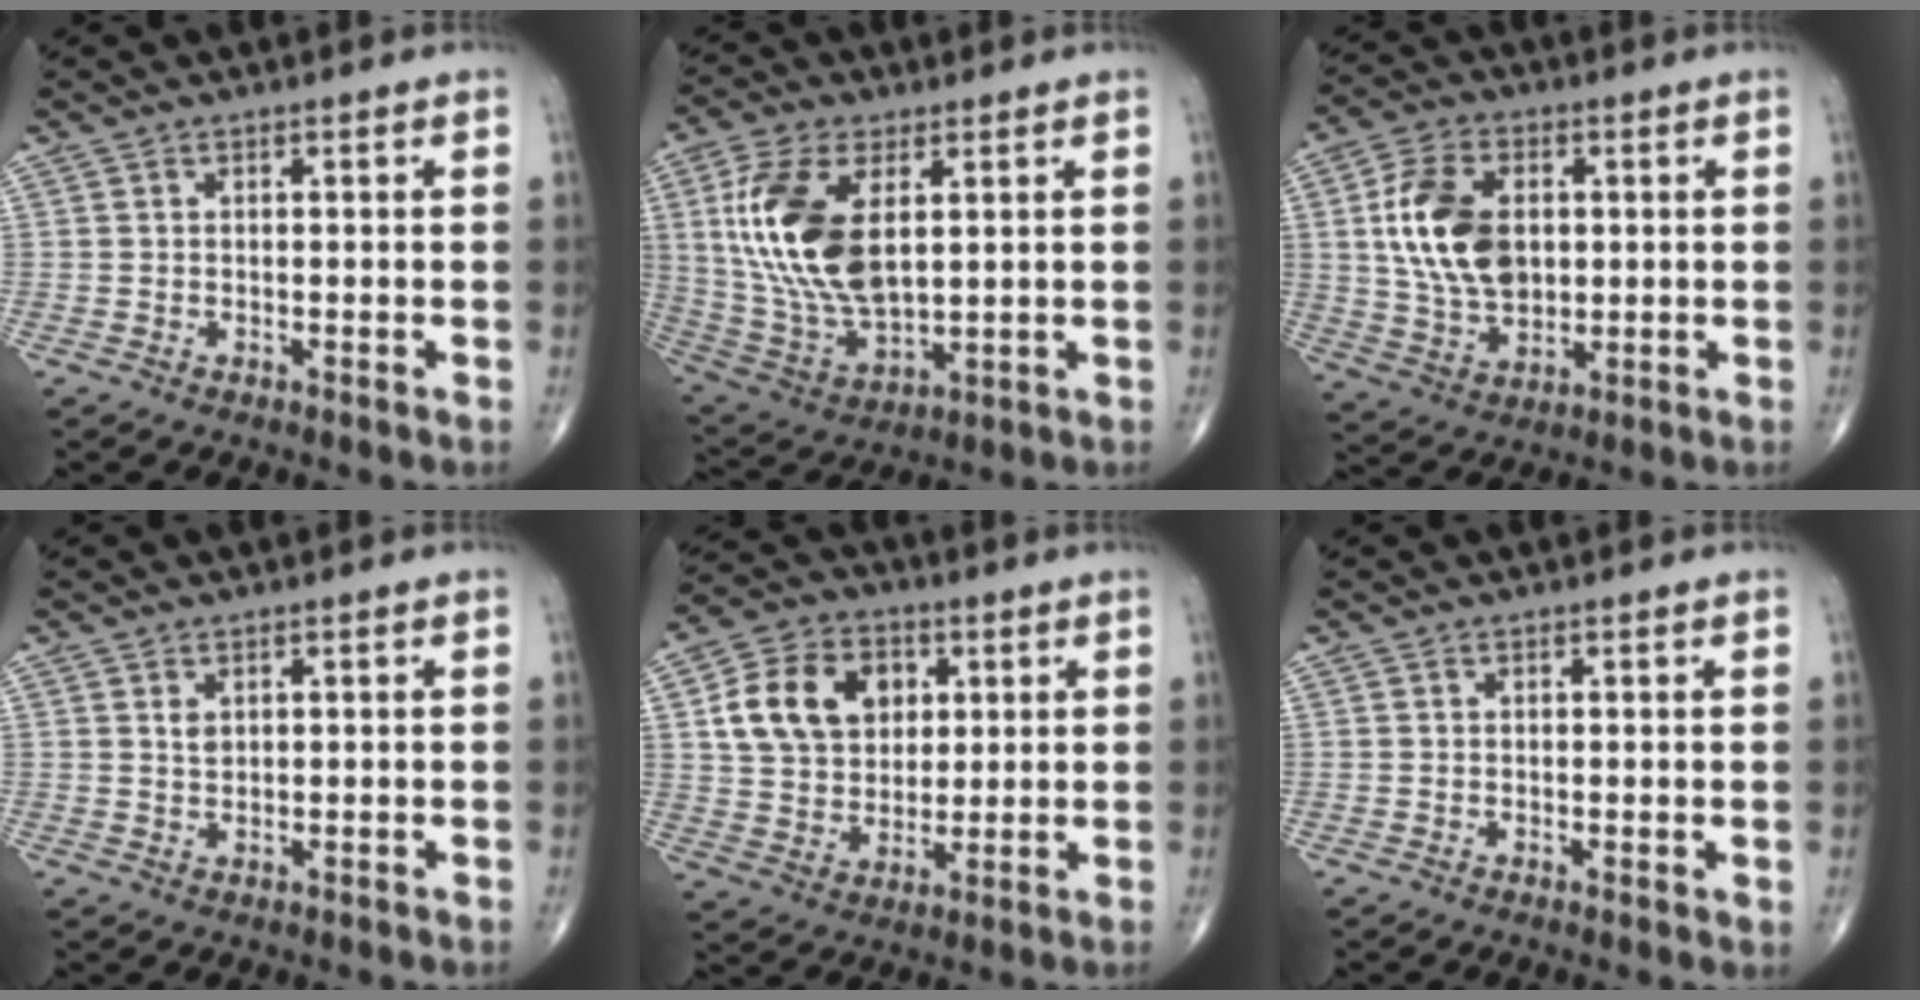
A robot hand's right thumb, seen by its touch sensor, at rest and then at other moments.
{"total": 18.1, "force": [4.1, 9.5, 14.8], "torque": [-0.298, -0.017, 0.087]}
{"total": 14.2, "force": [2.0, 9.2, 10.6], "torque": [-0.182, -0.004, 0.039]}
{"total": 1.6, "force": [0.7, 1.0, 0.9], "torque": [-0.011, -0.003, 0.017]}
{"total": 14.5, "force": [3.9, 11.0, 8.6], "torque": [-0.124, 0.001, 0.069]}
{"total": 0.9, "force": [0.2, 0.4, 0.8], "torque": [-0.013, -0.005, 0.000]}